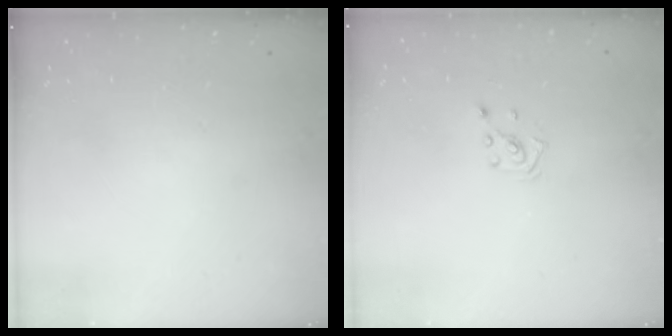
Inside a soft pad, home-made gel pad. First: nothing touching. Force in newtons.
{"total": 2.0, "press": 2.0, "slide": 0.6}